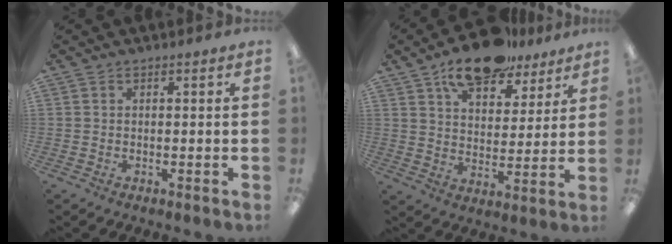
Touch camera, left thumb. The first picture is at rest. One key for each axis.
{"total": 21.0, "fx": 15.5, "fy": 8.5, "fz": 11.3, "tx": -0.200, "ty": -0.079, "tz": 0.273}